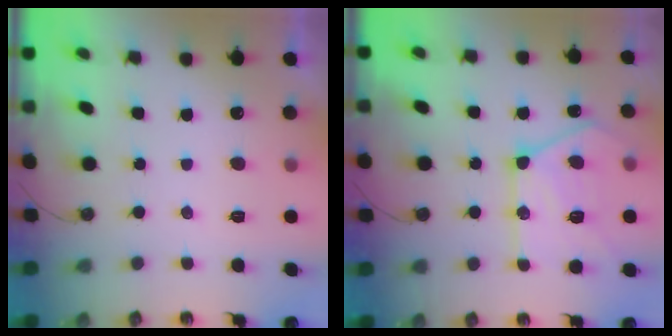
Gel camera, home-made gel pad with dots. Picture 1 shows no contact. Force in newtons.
{"total": 17.8, "press": 17.8, "slide": 1.6}